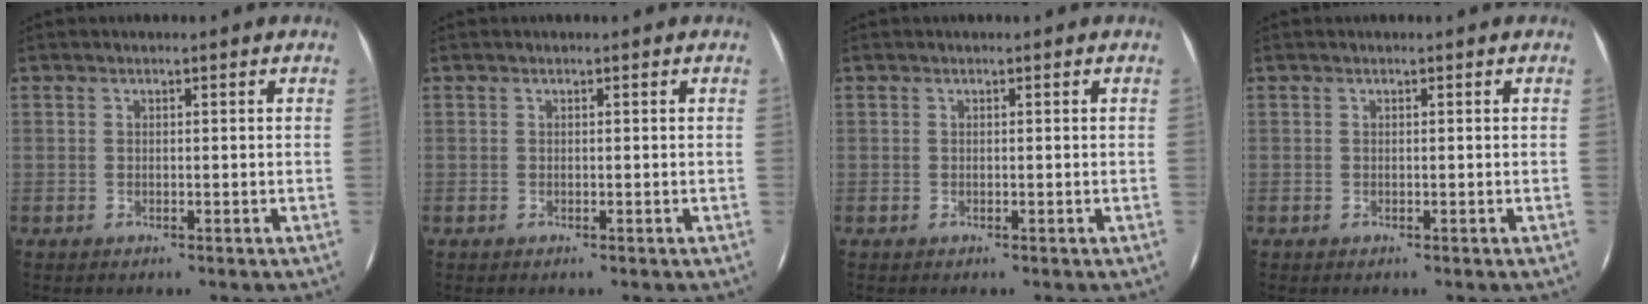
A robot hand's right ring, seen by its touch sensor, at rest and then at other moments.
{"total": 0.0}
{"total": 0.0}
{"total": 0.0}